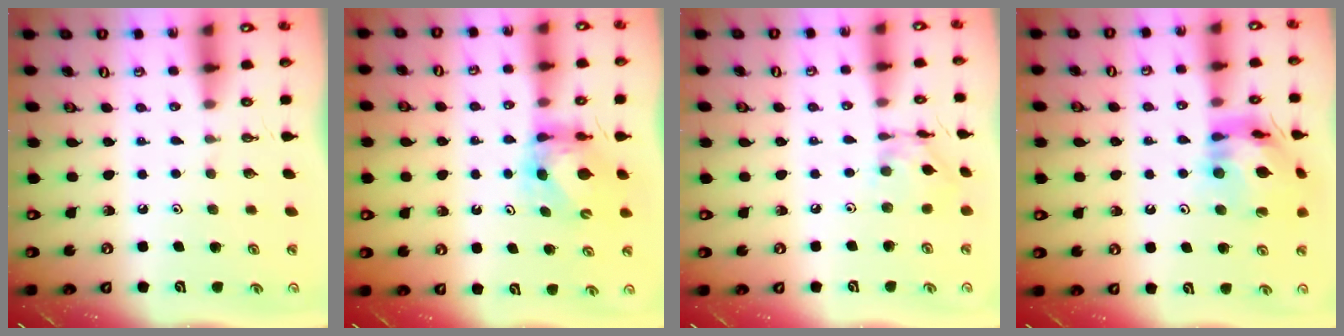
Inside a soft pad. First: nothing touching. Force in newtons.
{"total": 5.6, "press": 5.6, "slide": 0.4}
{"total": 9.0, "press": 9.0, "slide": 0.8}
{"total": 15.1, "press": 15.0, "slide": 1.6}